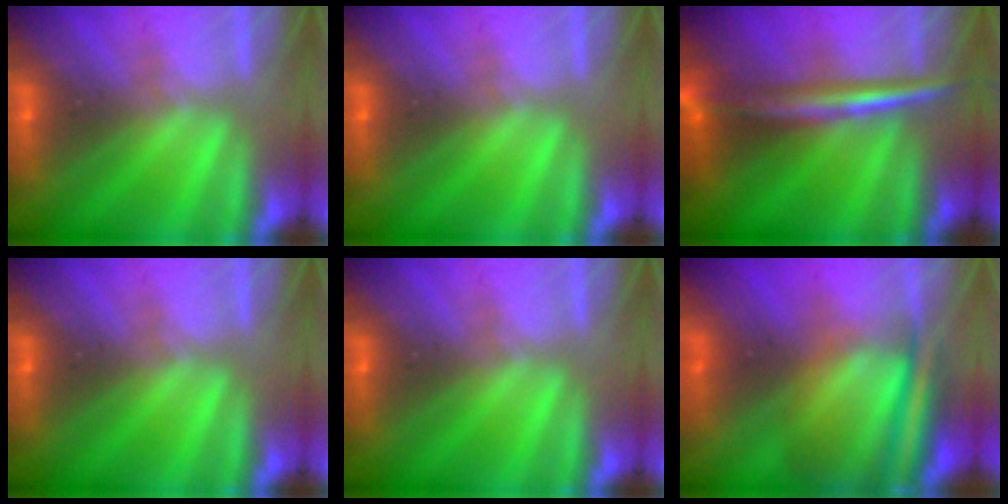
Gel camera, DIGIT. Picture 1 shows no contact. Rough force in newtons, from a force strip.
{"total": 0.0}
{"total": 2.9}
{"total": 0.0}
{"total": 0.0}
{"total": 6.1}